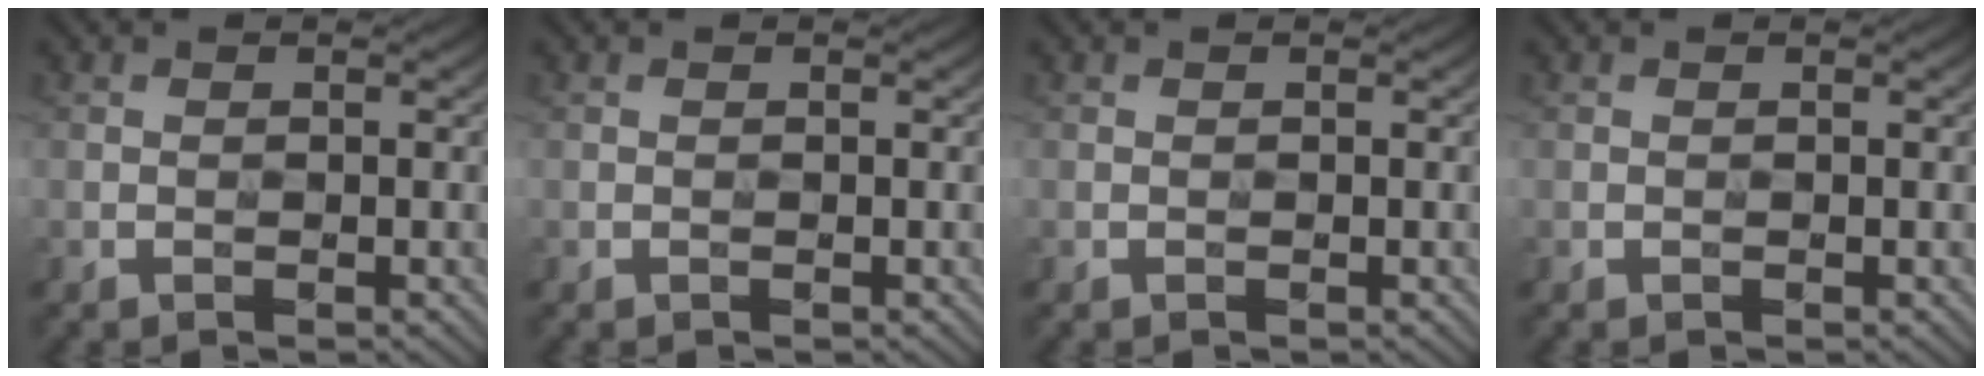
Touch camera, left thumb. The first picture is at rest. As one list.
[{"total": 0.0}, {"total": 0.0}, {"total": 0.0}]